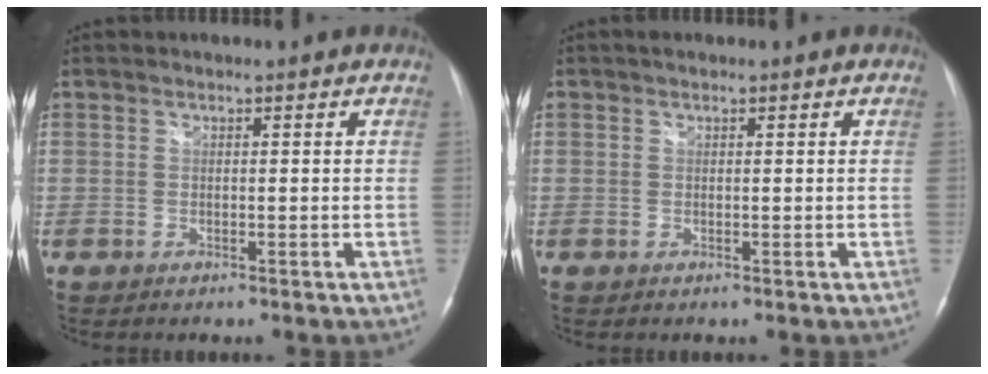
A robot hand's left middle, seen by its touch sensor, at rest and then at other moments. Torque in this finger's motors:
{"motor_torque": [0.08, 0.05, -0.01, 0.02]}